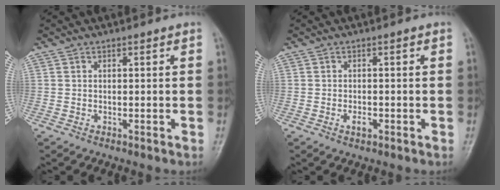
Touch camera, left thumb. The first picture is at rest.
{"total": 1.9, "force": [-0.7, 1.0, 1.5], "torque": [-0.023, 0.003, -0.013]}